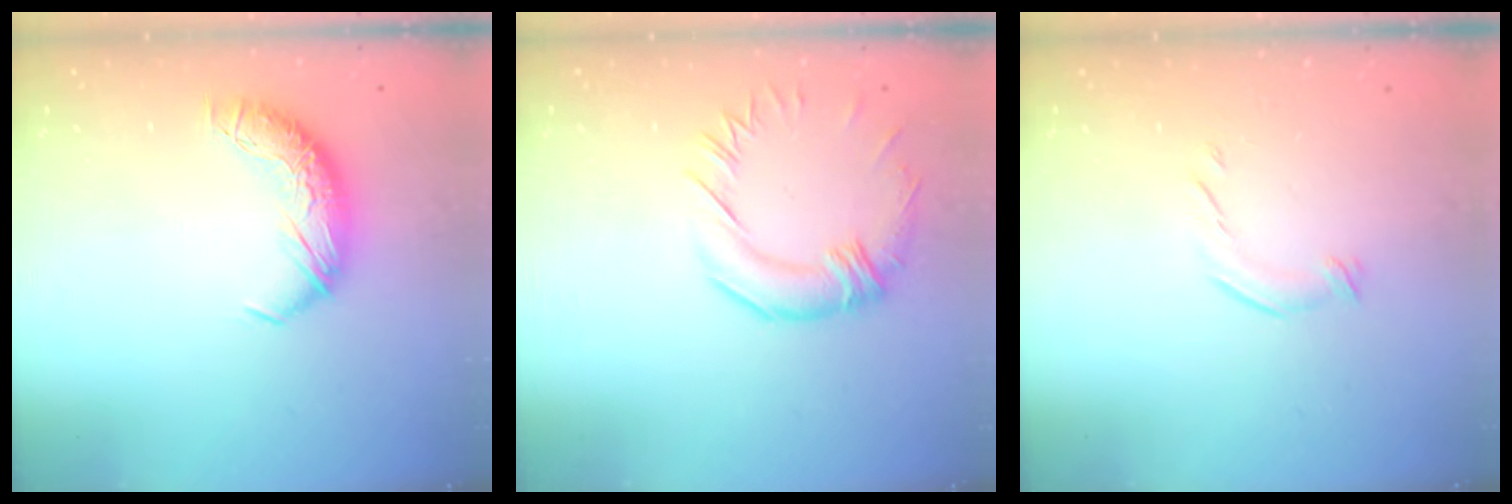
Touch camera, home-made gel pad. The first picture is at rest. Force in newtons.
{"total": 1.5, "press": 0.9, "slide": 1.1}
{"total": 5.5, "press": 5.4, "slide": 0.9}